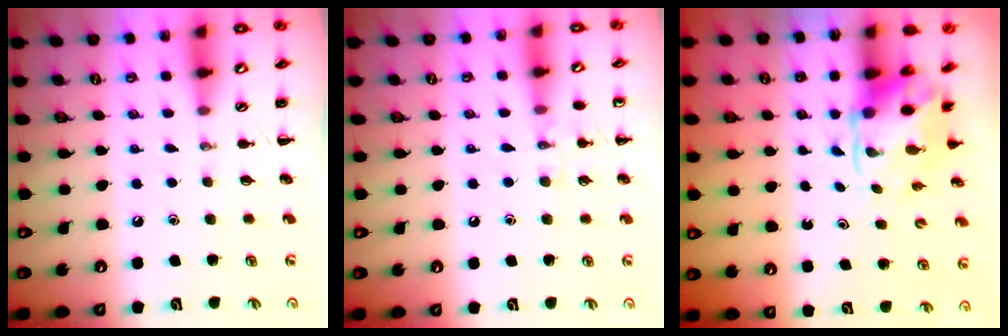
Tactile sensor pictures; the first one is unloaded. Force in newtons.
{"total": 6.9, "press": 6.7, "slide": 1.7}
{"total": 3.6, "press": 3.5, "slide": 1.0}